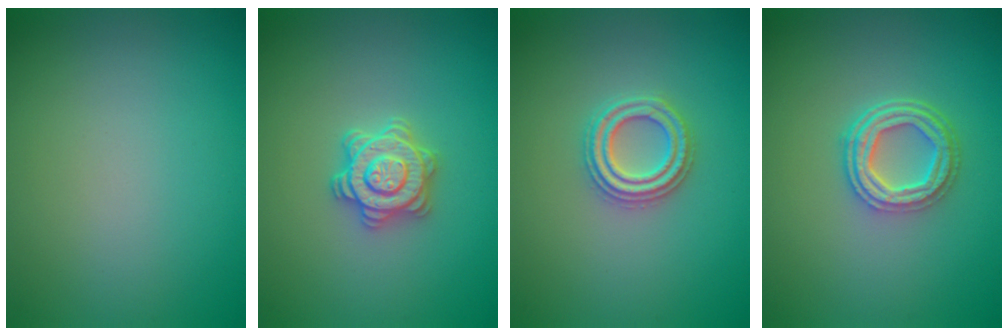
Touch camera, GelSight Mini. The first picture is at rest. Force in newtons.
{"total": 3.6, "press": 3.3, "slide": 1.4}
{"total": 2.7, "press": 2.7, "slide": 0.5}
{"total": 4.3, "press": 3.3, "slide": 2.7}